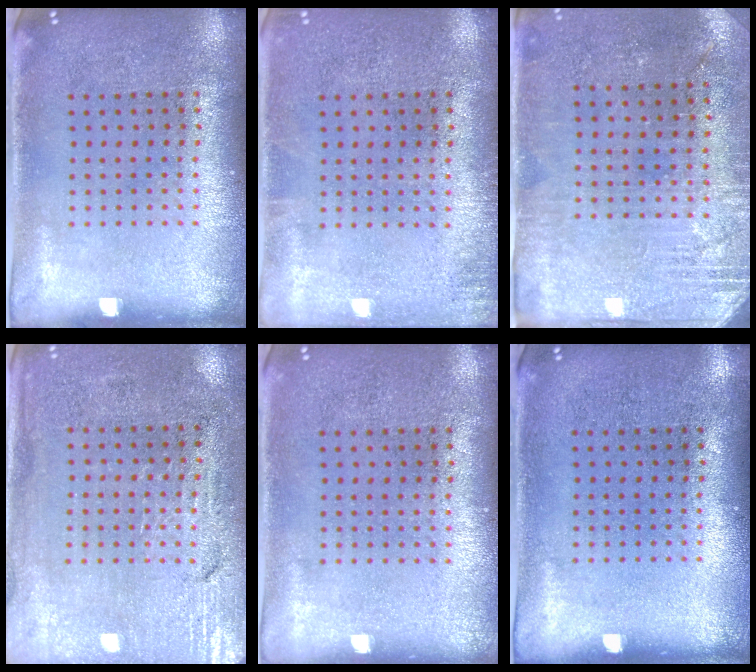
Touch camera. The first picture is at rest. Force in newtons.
{"total": 0.9, "press": 0.9, "slide": 0.2}
{"total": 2.8, "press": 2.6, "slide": 1.0}
{"total": 3.2, "press": 2.9, "slide": 1.3}
{"total": 0.0}
{"total": 0.0}